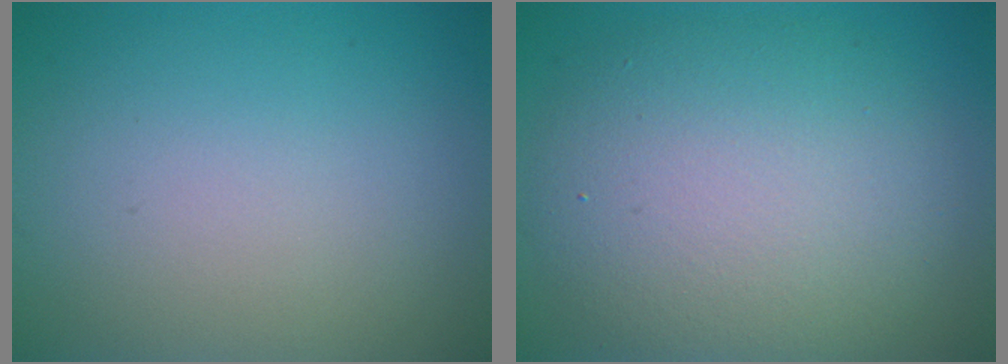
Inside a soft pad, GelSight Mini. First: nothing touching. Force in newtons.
{"total": 8.8, "press": 8.8, "slide": 0.6}